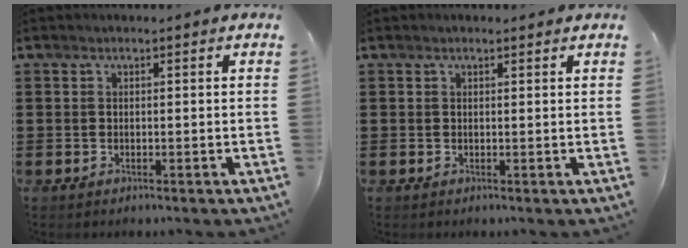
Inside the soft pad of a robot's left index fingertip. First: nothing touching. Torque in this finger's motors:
{"motor_torque": [0.61, -1.53, 0.09, 0.01]}